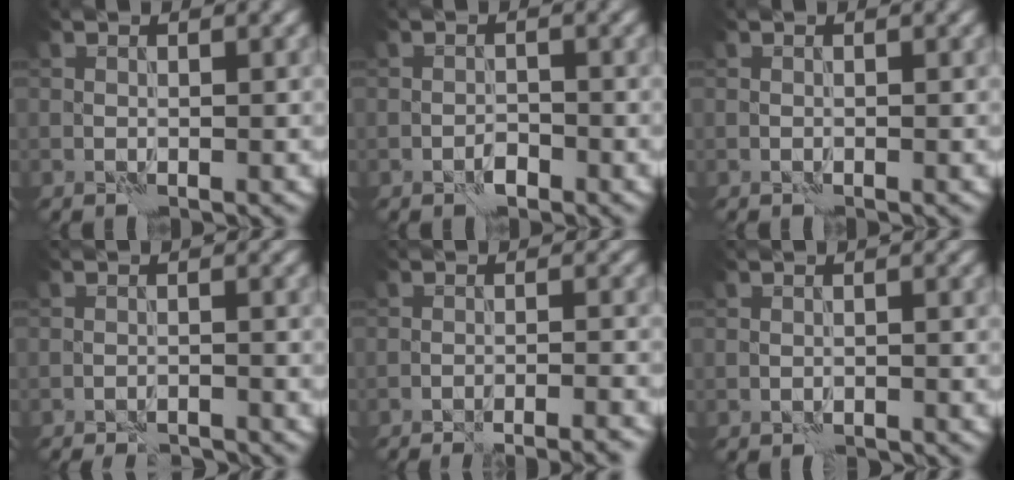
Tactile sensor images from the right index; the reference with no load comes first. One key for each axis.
{"total": 1.2, "fx": -0.8, "fy": 0.5, "fz": 0.6, "tx": -0.008, "ty": 0.003, "tz": -0.016}
{"total": 0.0}
{"total": 3.8, "fx": -3.7, "fy": 0.5, "fz": 0.9, "tx": -0.016, "ty": 0.000, "tz": -0.052}
{"total": 7.8, "fx": -7.2, "fy": 1.4, "fz": 2.7, "tx": -0.019, "ty": 0.018, "tz": -0.084}
{"total": 0.9, "fx": -0.8, "fy": 0.3, "fz": 0.2, "tx": -0.004, "ty": -0.001, "tz": -0.016}